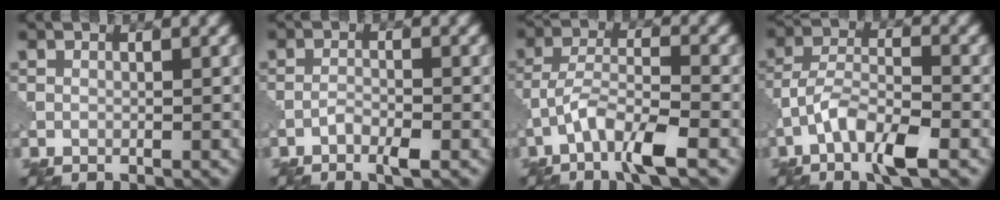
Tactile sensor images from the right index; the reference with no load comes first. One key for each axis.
{"total": 1.9, "fx": -1.3, "fy": 0.5, "fz": 1.4, "tx": -0.027, "ty": 0.001, "tz": -0.028}
{"total": 5.2, "fx": -3.1, "fy": 1.1, "fz": 4.1, "tx": -0.080, "ty": 0.003, "tz": -0.066}
{"total": 5.4, "fx": -3.0, "fy": 1.7, "fz": 4.1, "tx": -0.079, "ty": 0.006, "tz": -0.063}